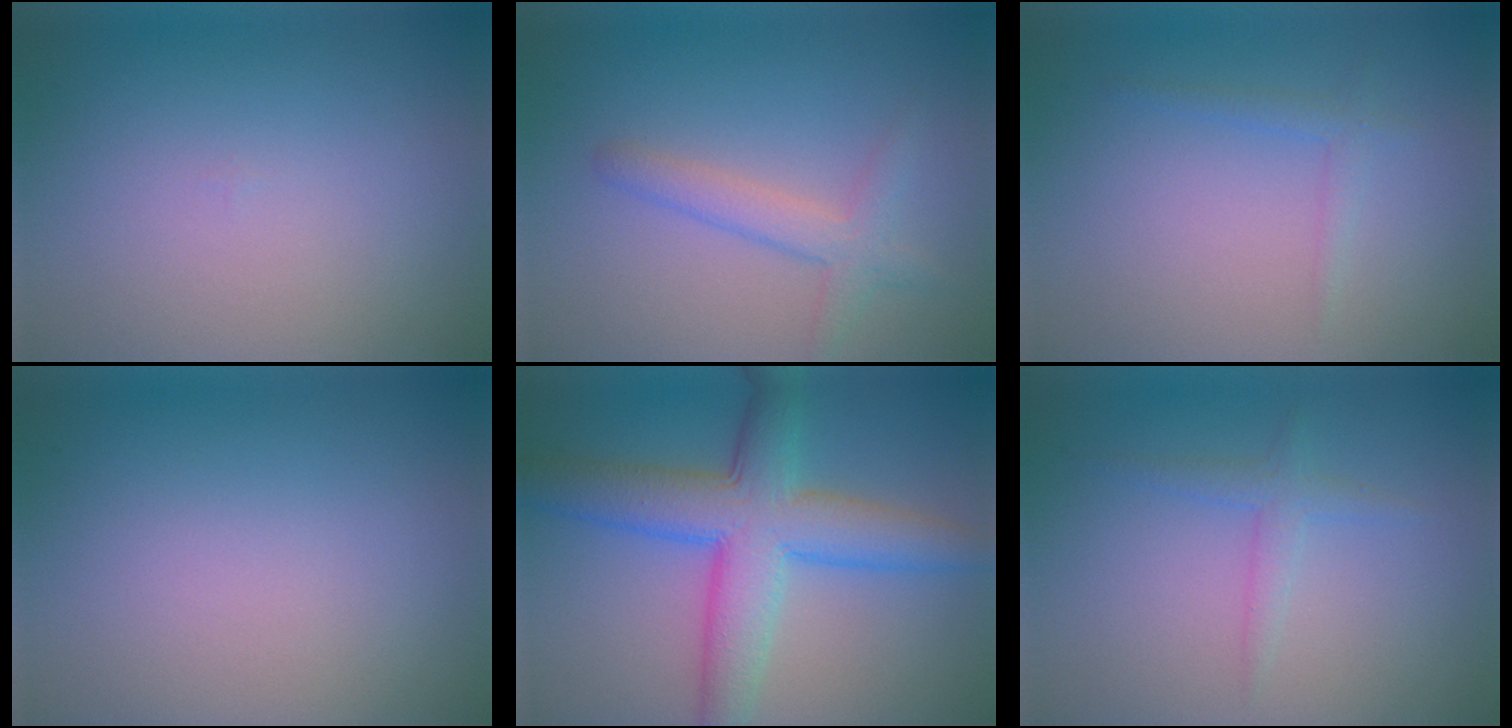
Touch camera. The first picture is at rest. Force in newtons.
{"total": 2.7, "press": 2.6, "slide": 0.1}
{"total": 1.2, "press": 1.2, "slide": 0.1}
{"total": 0.0}
{"total": 8.1, "press": 8.1, "slide": 0.3}
{"total": 1.6, "press": 1.6, "slide": 0.1}